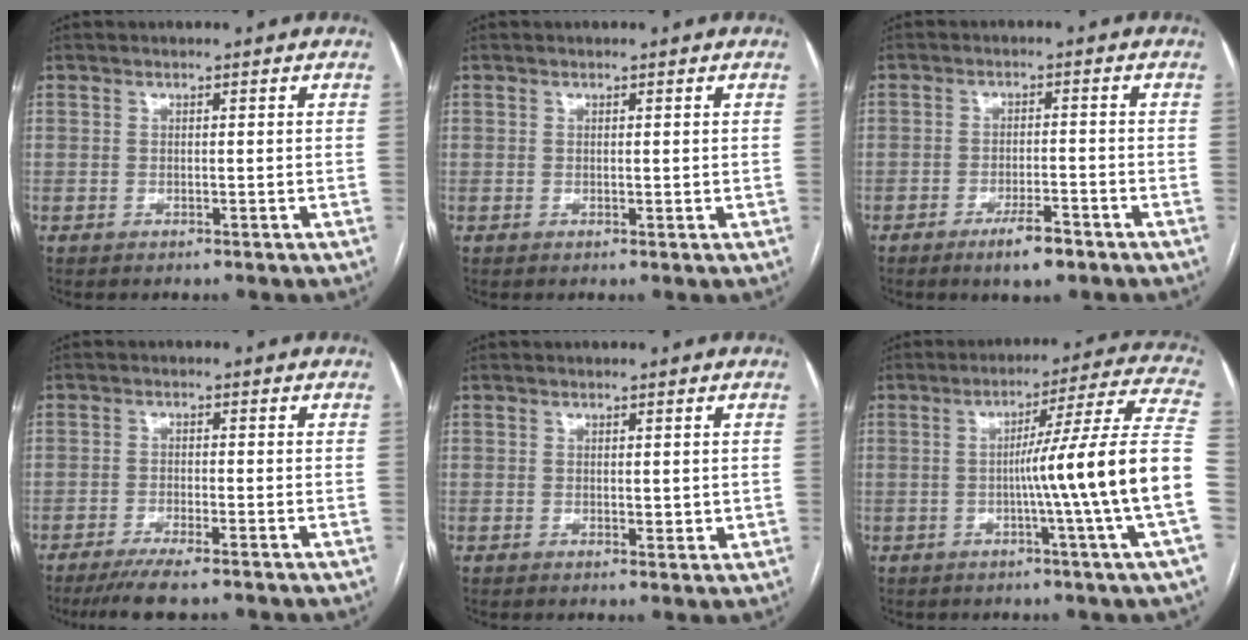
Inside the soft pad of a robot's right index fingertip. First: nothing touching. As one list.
[{"total": 0.8, "force": [0.3, 0.4, 0.7], "torque": [-0.011, -0.004, 0.007]}, {"total": 5.0, "force": [-3.4, 1.0, 3.6], "torque": [-0.064, -0.003, -0.053]}, {"total": 6.2, "force": [-4.8, 0.2, 3.8], "torque": [-0.062, -0.015, -0.080]}, {"total": 1.9, "force": [0.3, 1.0, 1.6], "torque": [-0.020, -0.006, 0.008]}, {"total": 16.5, "force": [-2.8, -3.2, 15.9], "torque": [-0.218, 0.001, -0.050]}]